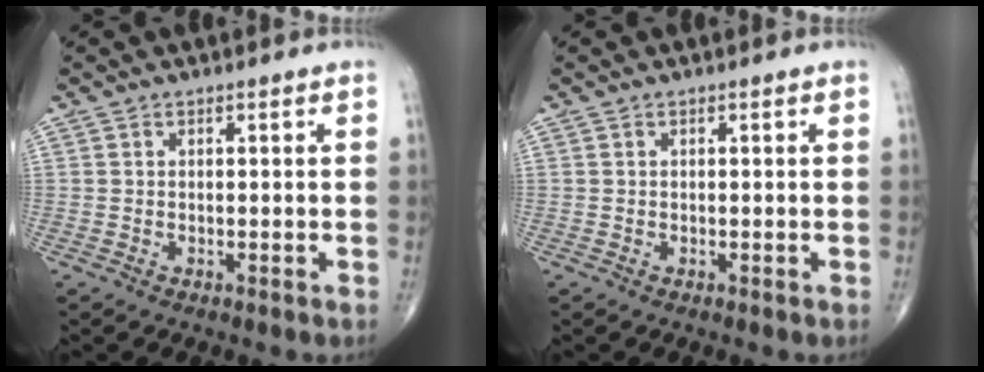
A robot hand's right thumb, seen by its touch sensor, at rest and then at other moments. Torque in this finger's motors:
{"motor_torque": [0.01, 0.01, -0.14, -0.03, 0.00]}